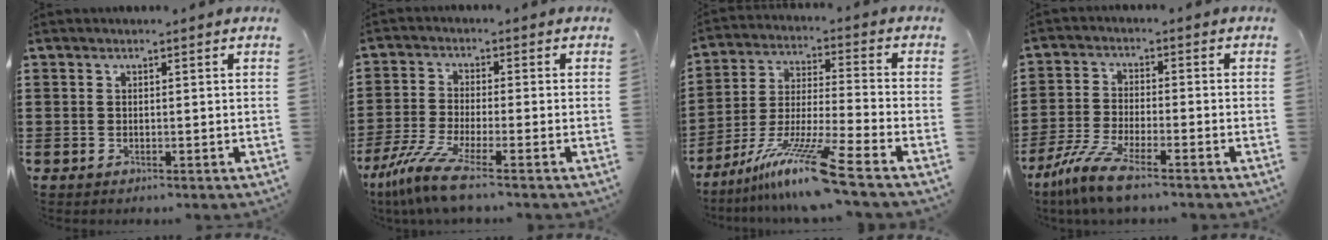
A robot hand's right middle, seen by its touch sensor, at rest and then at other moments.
{"total": 7.0, "force": [-4.9, 0.6, 4.9], "torque": [-0.122, -0.022, -0.097]}
{"total": 12.8, "force": [-9.4, 0.0, 8.6], "torque": [-0.163, 0.003, -0.177]}
{"total": 7.5, "force": [-5.8, 0.9, 4.7], "torque": [-0.114, -0.015, -0.115]}